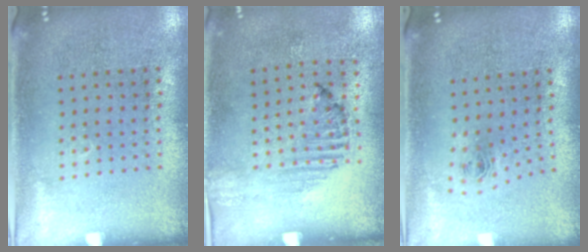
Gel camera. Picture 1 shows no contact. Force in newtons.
{"total": 1.3, "press": 1.1, "slide": 0.6}
{"total": 0.8, "press": 0.3, "slide": 0.7}